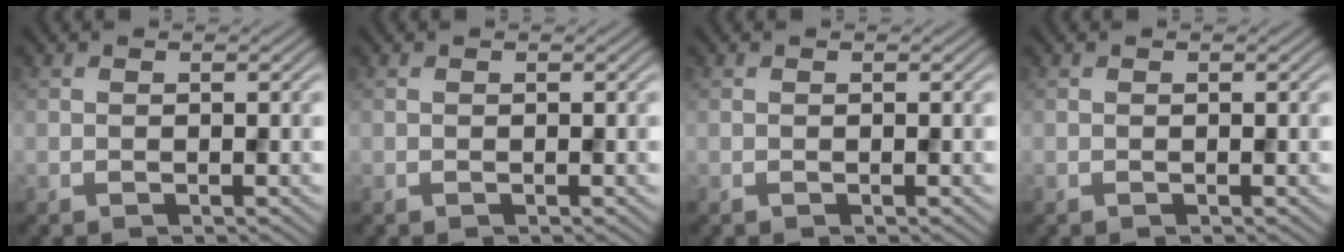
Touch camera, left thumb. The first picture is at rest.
{"total": 0.0}
{"total": 0.0}
{"total": 0.0}